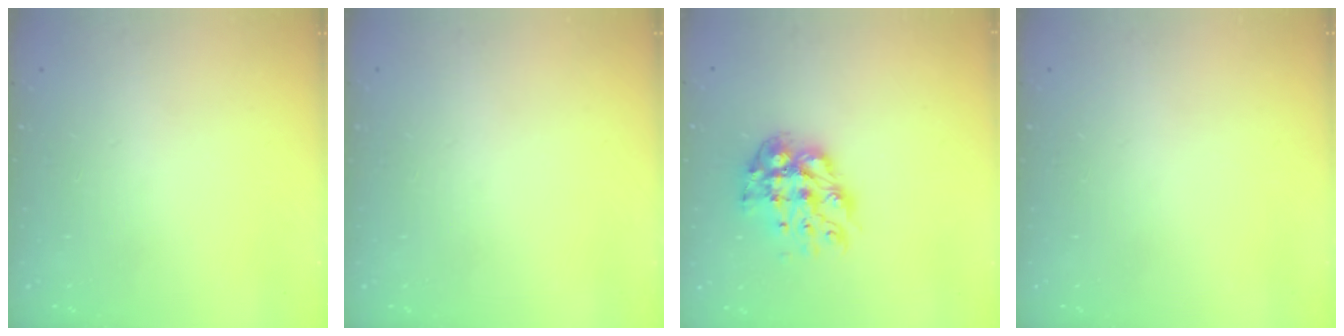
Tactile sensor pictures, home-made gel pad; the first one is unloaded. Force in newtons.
{"total": 0.0}
{"total": 10.9, "press": 10.8, "slide": 0.9}
{"total": 0.0}